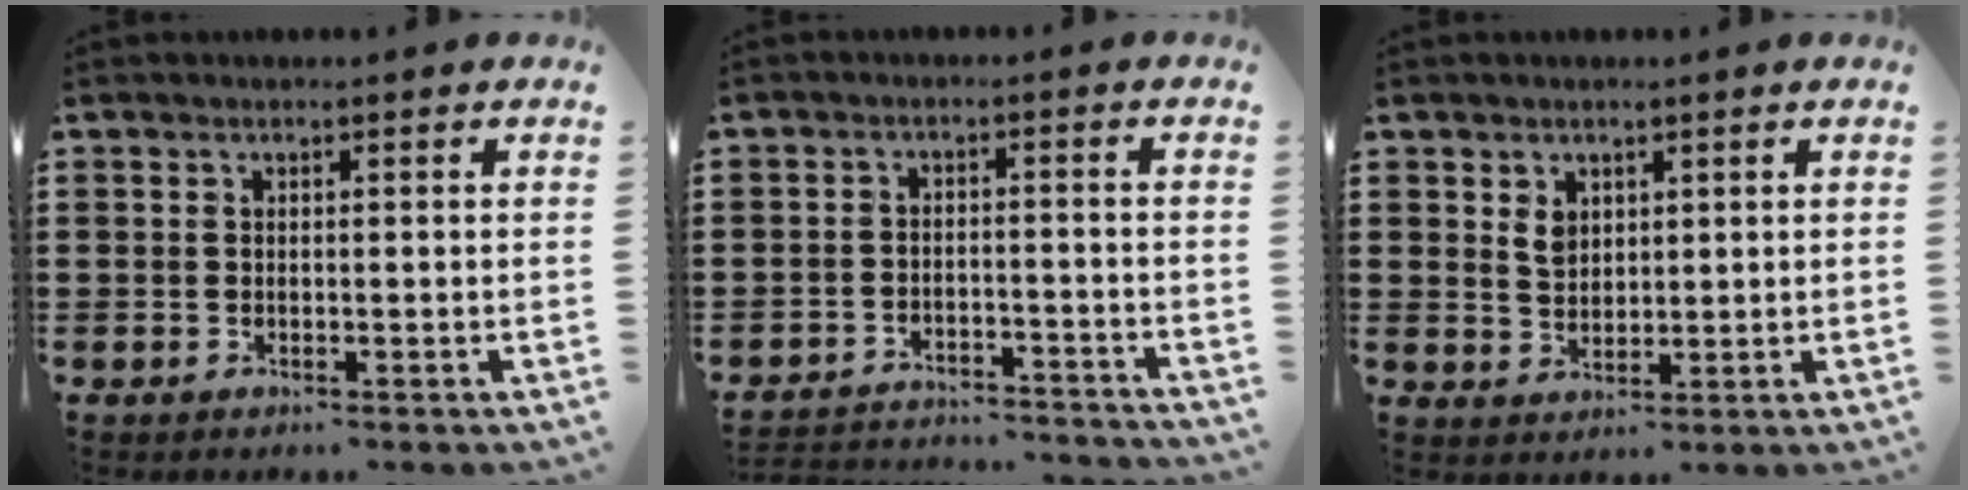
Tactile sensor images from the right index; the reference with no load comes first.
{"total": 3.3, "force": [-3.3, 0.2, 0.3], "torque": [-0.010, 0.003, -0.070]}
{"total": 2.8, "force": [1.4, 2.0, 1.3], "torque": [-0.032, 0.007, 0.026]}